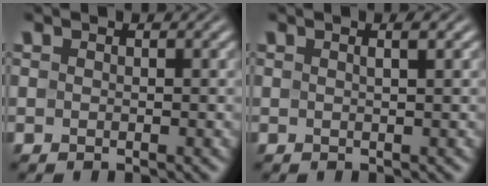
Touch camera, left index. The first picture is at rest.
{"total": 1.3, "force": [0.4, 0.2, 1.2], "torque": [-0.016, 0.006, 0.001]}